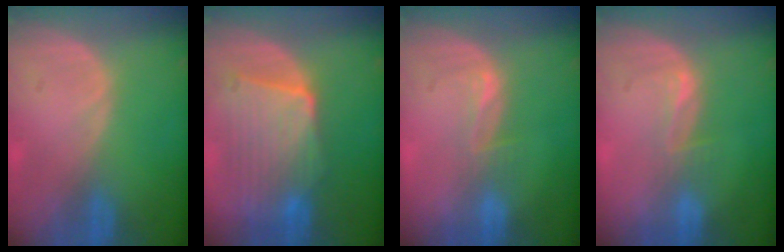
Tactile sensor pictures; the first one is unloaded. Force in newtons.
{"total": 9.3, "press": 8.6, "slide": 3.4}
{"total": 2.6, "press": 2.0, "slide": 1.6}
{"total": 2.6, "press": 2.0, "slide": 1.6}